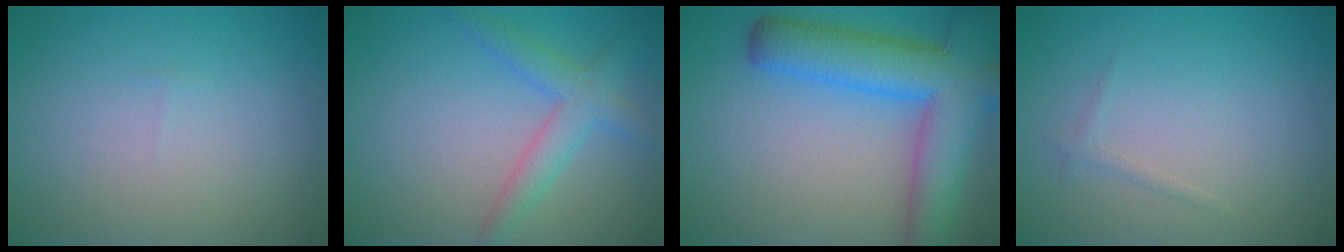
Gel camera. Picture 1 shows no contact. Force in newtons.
{"total": 2.4, "press": 2.4, "slide": 0.2}
{"total": 9.4, "press": 9.4, "slide": 0.4}
{"total": 0.7, "press": 0.7, "slide": 0.0}